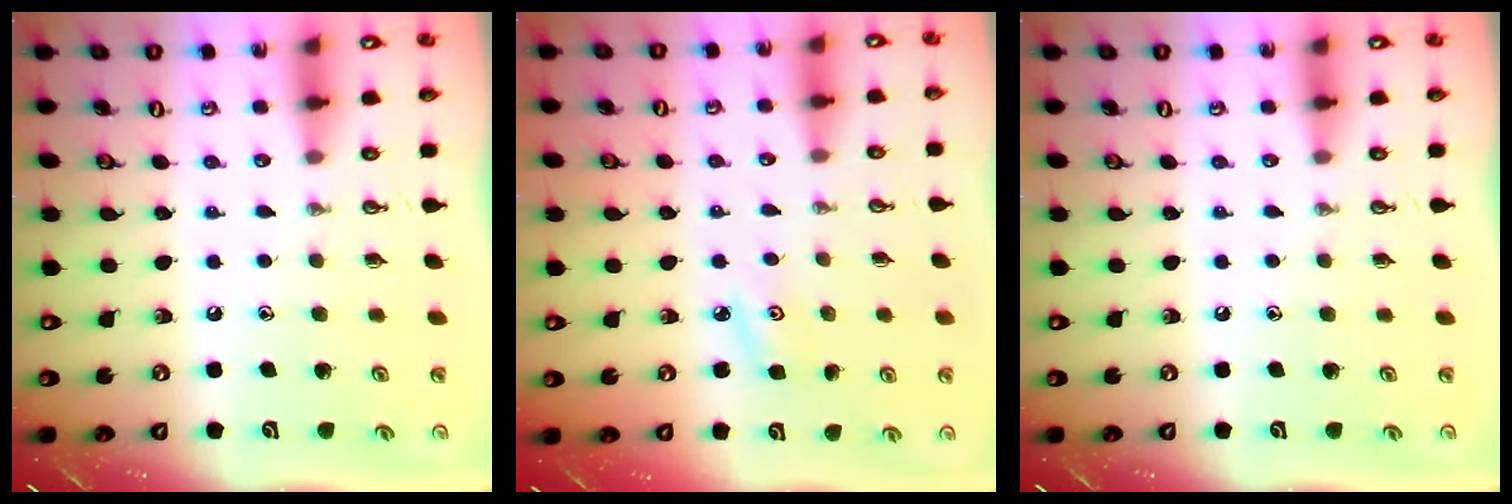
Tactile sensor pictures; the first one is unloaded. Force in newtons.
{"total": 3.6, "press": 3.6, "slide": 0.4}
{"total": 0.0}